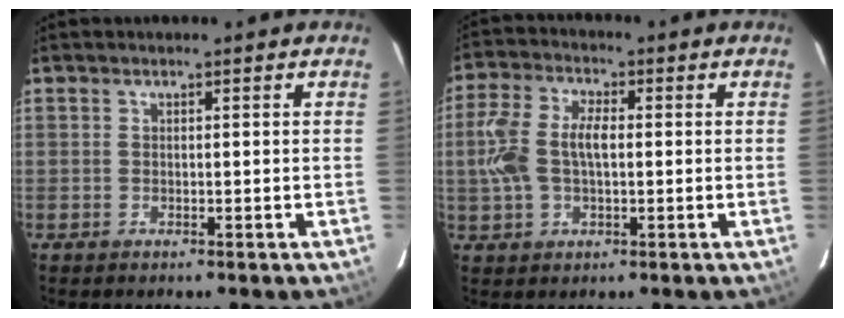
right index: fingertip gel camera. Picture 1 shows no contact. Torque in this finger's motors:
{"motor_torque": [0.12, 0.03, 0.49, 0.13]}